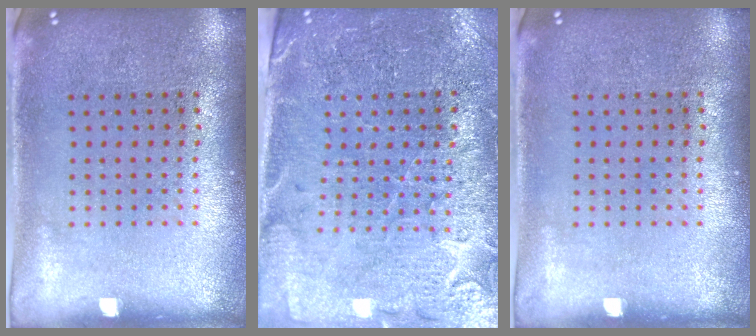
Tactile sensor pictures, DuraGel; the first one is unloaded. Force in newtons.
{"total": 3.3, "press": 3.2, "slide": 0.9}
{"total": 0.0}